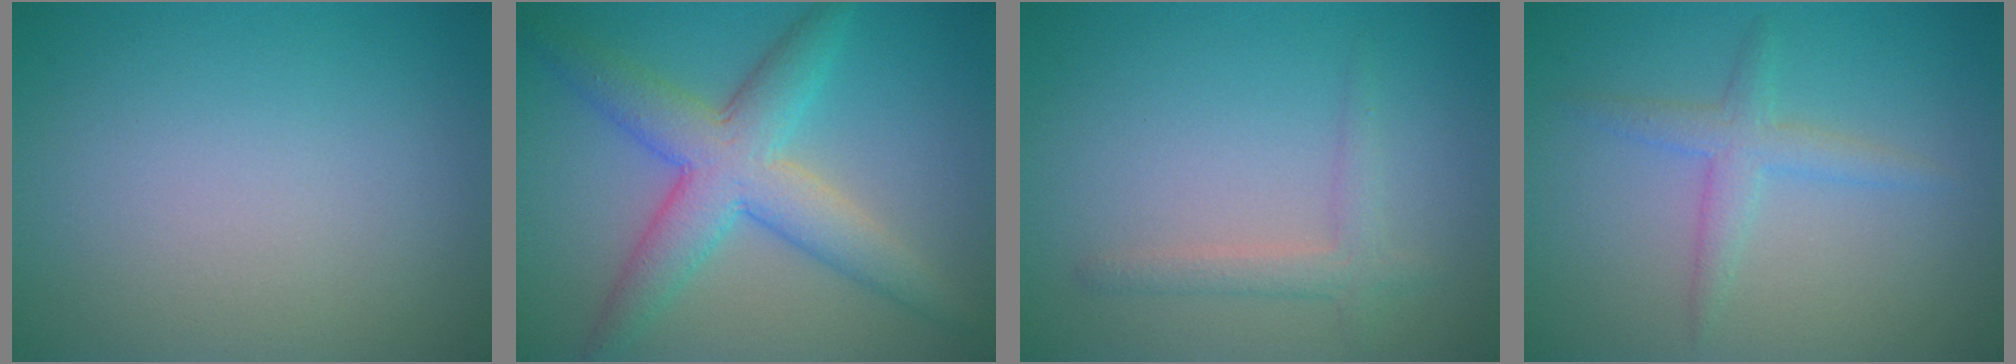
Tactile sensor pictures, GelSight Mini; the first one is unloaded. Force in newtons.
{"total": 6.4, "press": 6.4, "slide": 0.1}
{"total": 2.0, "press": 1.9, "slide": 0.1}
{"total": 2.2, "press": 2.2, "slide": 0.2}